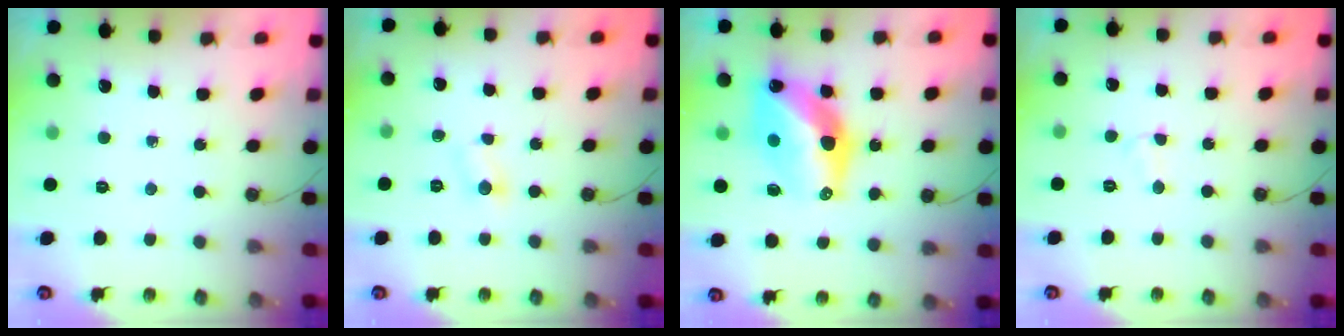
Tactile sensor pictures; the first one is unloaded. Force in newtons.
{"total": 2.5, "press": 2.5, "slide": 0.3}
{"total": 14.6, "press": 14.6, "slide": 1.1}
{"total": 2.8, "press": 2.7, "slide": 0.3}